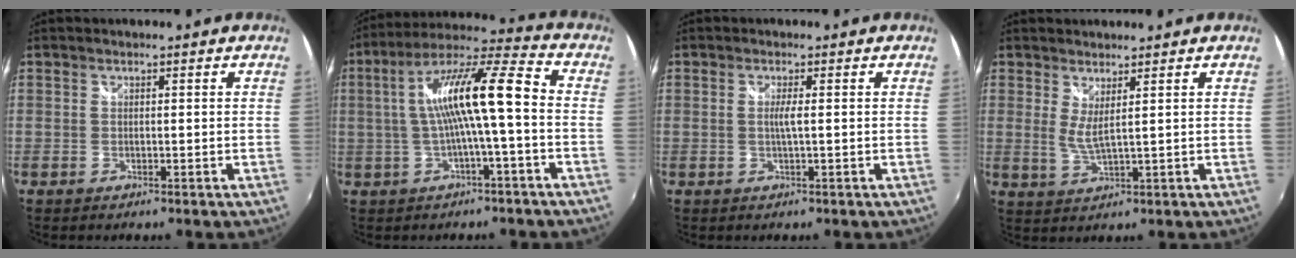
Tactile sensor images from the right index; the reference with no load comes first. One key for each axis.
{"total": 13.4, "fx": -0.9, "fy": 1.2, "fz": 13.3, "tx": -0.243, "ty": 0.025, "tz": -0.012}
{"total": 1.7, "fx": -0.1, "fy": -0.3, "fz": 1.7, "tx": -0.031, "ty": -0.002, "tz": -0.004}
{"total": 2.8, "fx": 1.4, "fy": 0.0, "fz": 2.4, "tx": -0.048, "ty": -0.013, "tz": 0.023}